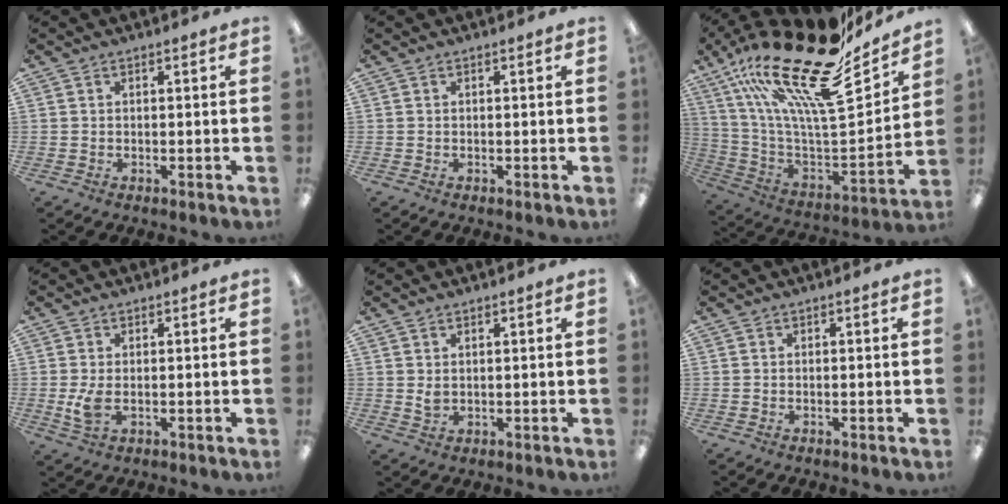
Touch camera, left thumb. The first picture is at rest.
{"total": 0.0}
{"total": 28.0, "force": [19.1, 9.4, 18.2], "torque": [-0.298, -0.148, 0.329]}
{"total": 4.8, "force": [0.0, 2.7, 4.0], "torque": [-0.075, -0.006, -0.006]}
{"total": 2.1, "force": [1.0, 1.4, 1.3], "torque": [-0.019, -0.001, 0.015]}
{"total": 0.0}